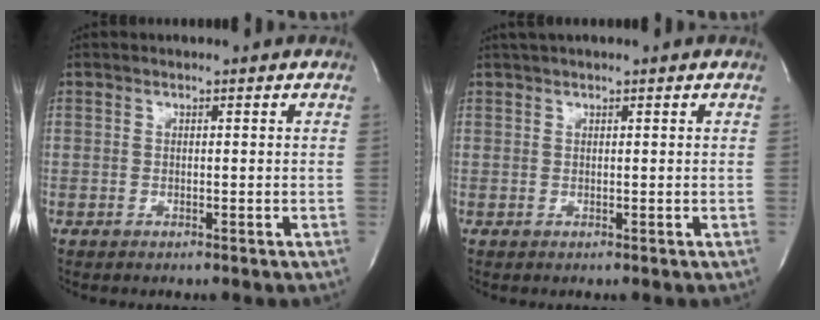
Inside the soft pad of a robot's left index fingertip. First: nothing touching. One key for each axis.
{"total": 2.1, "fx": 1.7, "fy": 0.2, "fz": 1.3, "tx": -0.021, "ty": 0.023, "tz": 0.029}